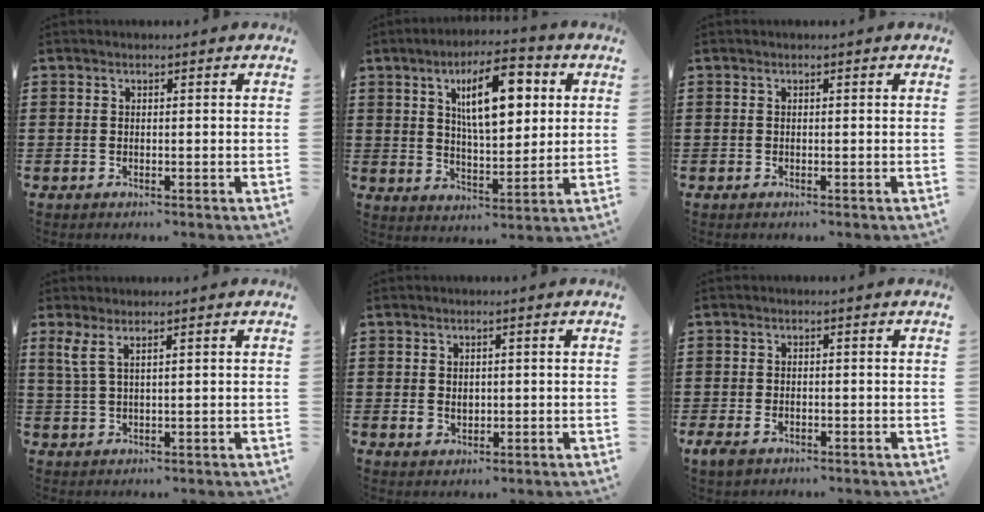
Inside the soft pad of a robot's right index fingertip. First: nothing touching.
{"total": 11.4, "force": [4.1, 4.3, 9.8], "torque": [-0.163, 0.003, 0.065]}
{"total": 0.0}
{"total": 2.5, "force": [1.6, 0.4, 1.9], "torque": [-0.049, -0.002, 0.027]}
{"total": 1.7, "force": [0.4, 1.4, 0.8], "torque": [-0.018, 0.007, 0.007]}
{"total": 1.3, "force": [-0.6, 0.8, 0.7], "torque": [-0.024, -0.003, -0.016]}